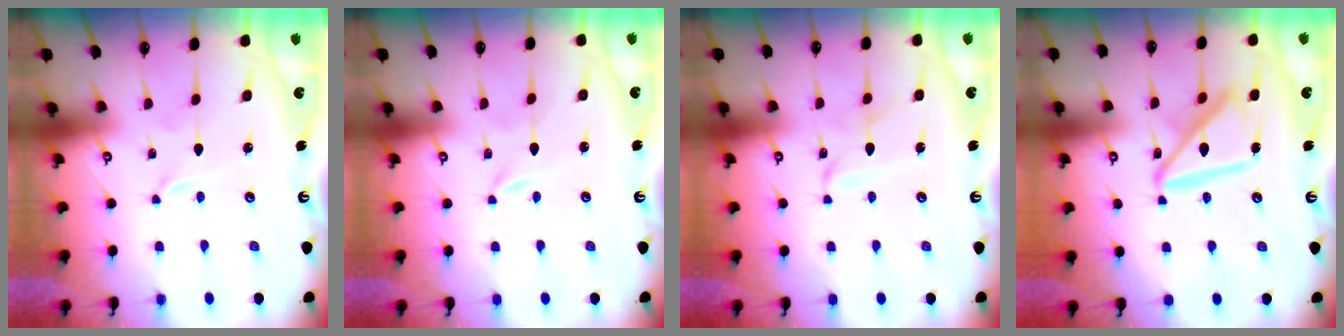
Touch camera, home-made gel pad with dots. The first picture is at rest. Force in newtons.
{"total": 0.0}
{"total": 4.3, "press": 4.2, "slide": 0.4}
{"total": 15.5, "press": 15.5, "slide": 1.6}